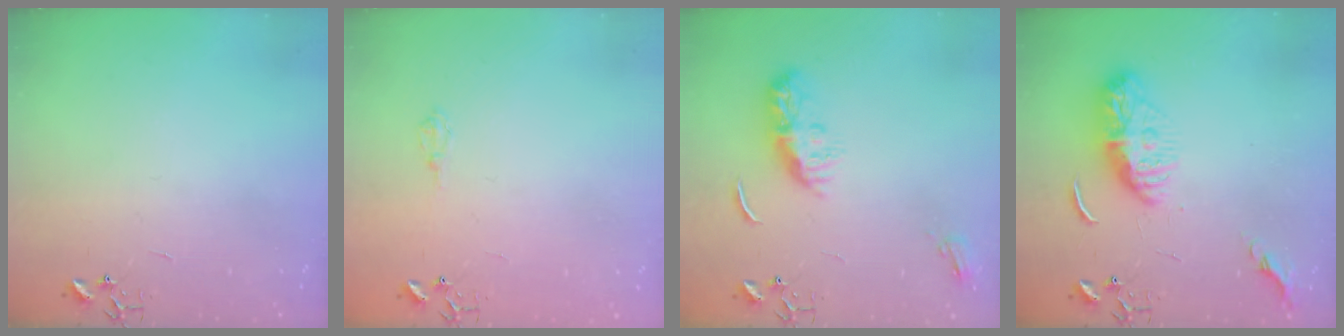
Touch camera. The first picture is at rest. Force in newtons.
{"total": 5.6, "press": 5.6, "slide": 0.7}
{"total": 9.6, "press": 9.6, "slide": 0.0}
{"total": 11.6, "press": 11.6, "slide": 1.3}